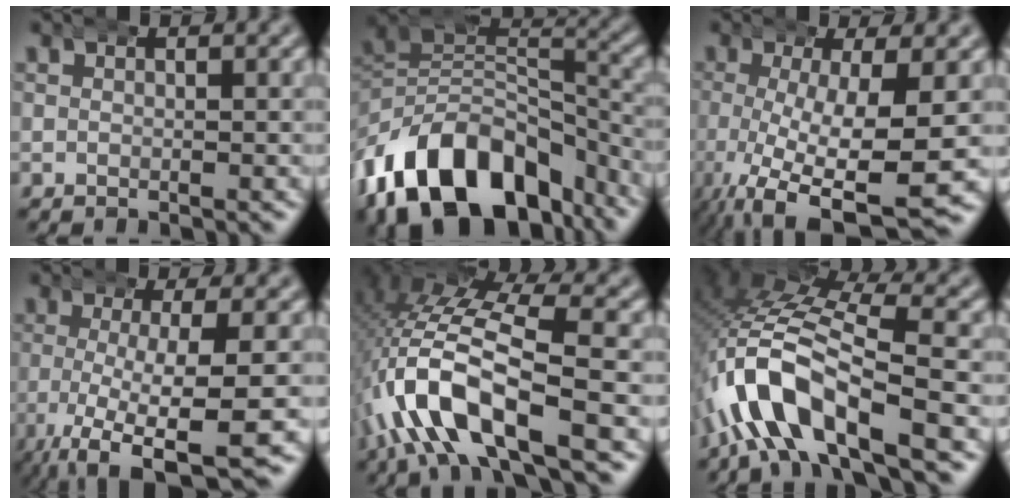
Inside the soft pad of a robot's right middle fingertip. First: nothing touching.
{"total": 16.7, "force": [-8.3, 10.9, 9.5], "torque": [-0.179, -0.058, -0.109]}
{"total": 8.3, "force": [-2.7, 3.0, 7.3], "torque": [-0.147, -0.033, -0.019]}
{"total": 8.7, "force": [-5.2, 2.4, 6.6], "torque": [-0.128, -0.035, -0.060]}
{"total": 8.6, "force": [-1.2, 3.9, 7.6], "torque": [-0.180, -0.008, -0.017]}
{"total": 8.4, "force": [-1.3, 4.7, 6.9], "torque": [-0.171, -0.009, -0.022]}